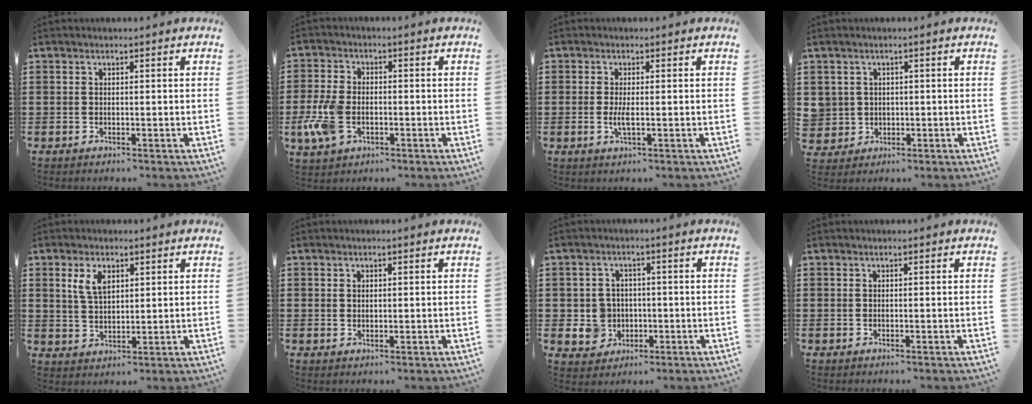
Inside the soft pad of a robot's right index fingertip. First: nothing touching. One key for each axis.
{"total": 6.7, "fx": -2.0, "fy": 4.0, "fz": 5.1, "tx": -0.134, "ty": -0.006, "tz": -0.044}
{"total": 2.3, "fx": -0.3, "fy": 0.4, "fz": 2.2, "tx": -0.048, "ty": -0.006, "tz": -0.008}
{"total": 2.7, "fx": 0.4, "fy": 2.7, "fz": -0.2, "tx": -0.012, "ty": 0.011, "tz": 0.006}
{"total": 4.4, "fx": 1.9, "fy": 2.2, "fz": 3.2, "tx": -0.072, "ty": 0.009, "tz": 0.034}
{"total": 0.7, "fx": 0.4, "fy": 0.5, "fz": 0.3, "tx": -0.007, "ty": 0.003, "tz": 0.008}
{"total": 4.6, "fx": -0.6, "fy": 4.5, "fz": 1.0, "tx": -0.044, "ty": 0.009, "tz": -0.013}
{"total": 0.0}